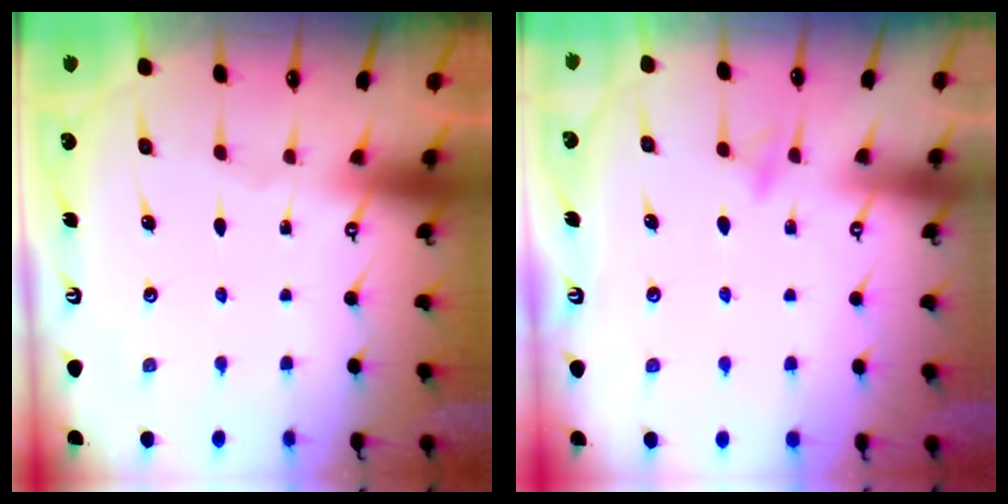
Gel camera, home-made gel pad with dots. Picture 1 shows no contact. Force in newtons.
{"total": 8.0, "press": 7.9, "slide": 0.8}